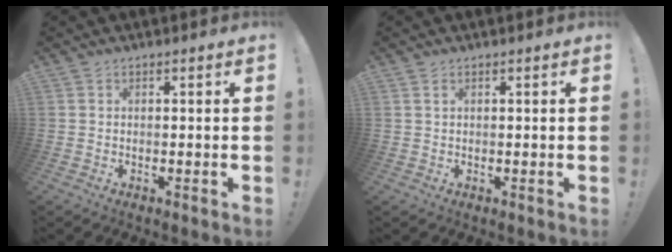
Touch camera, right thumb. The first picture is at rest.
{"total": 1.0, "force": [0.6, 0.4, 0.7], "torque": [-0.015, 0.002, 0.010]}